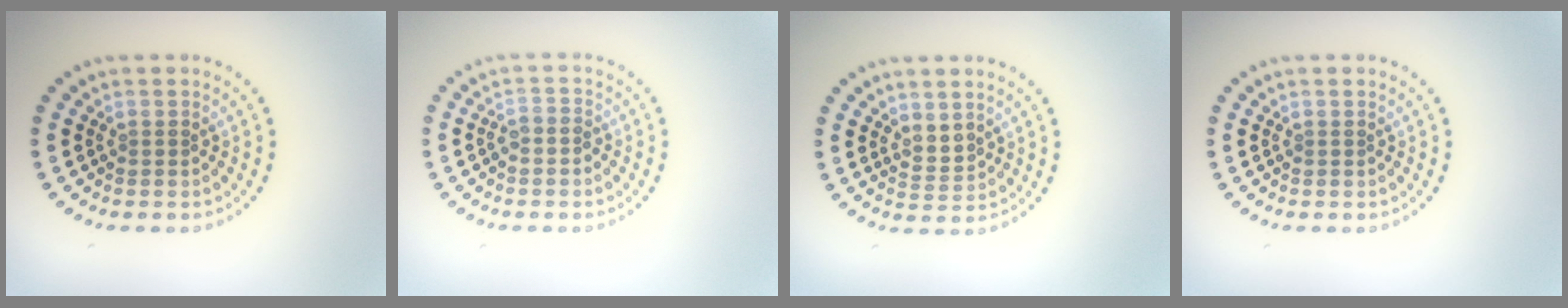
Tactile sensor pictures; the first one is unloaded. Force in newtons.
{"total": 1.5, "press": 1.3, "slide": 0.8}
{"total": 1.7, "press": 1.4, "slide": 1.0}
{"total": 0.0}